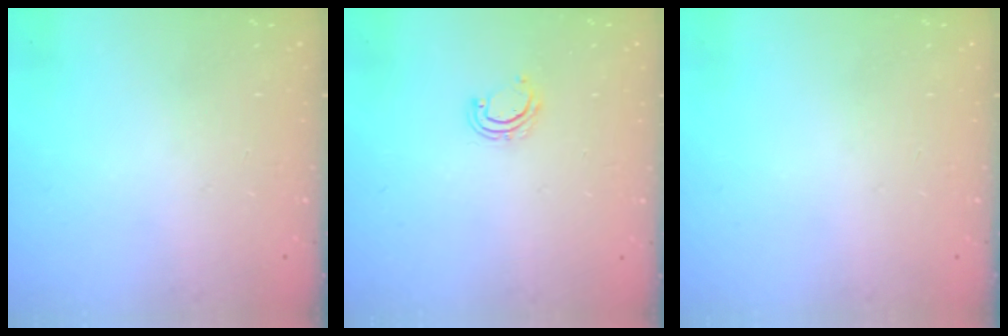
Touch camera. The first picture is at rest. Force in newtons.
{"total": 3.5, "press": 3.5, "slide": 0.3}
{"total": 0.0}